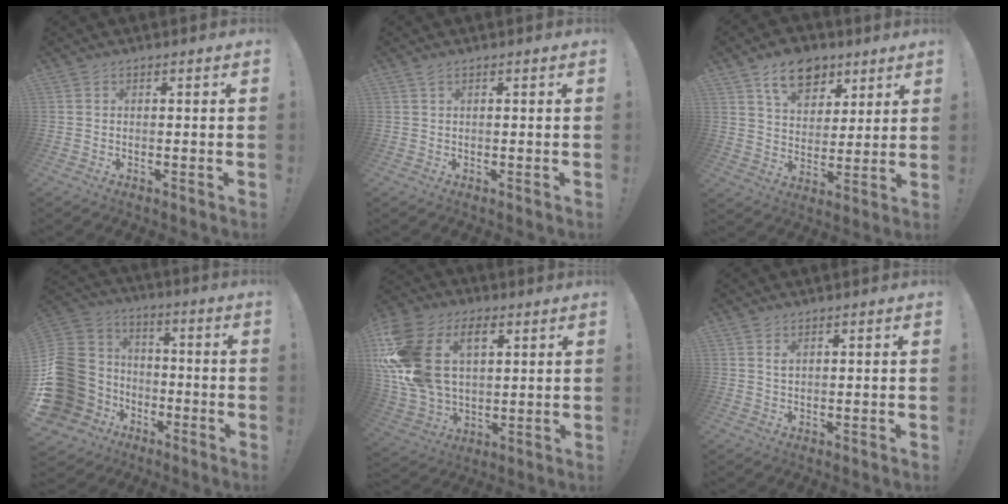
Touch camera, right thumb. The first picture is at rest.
{"total": 0.9, "force": [0.4, 0.0, 0.8], "torque": [-0.021, 0.003, 0.008]}
{"total": 13.1, "force": [7.5, 8.8, 6.1], "torque": [-0.086, -0.034, 0.141]}
{"total": 22.7, "force": [-5.8, 18.7, 11.6], "torque": [-0.209, 0.028, -0.044]}
{"total": 22.3, "force": [7.5, 15.1, 14.6], "torque": [-0.284, -0.034, 0.138]}
{"total": 1.2, "force": [0.7, 0.5, 0.8], "torque": [-0.002, -0.008, 0.010]}